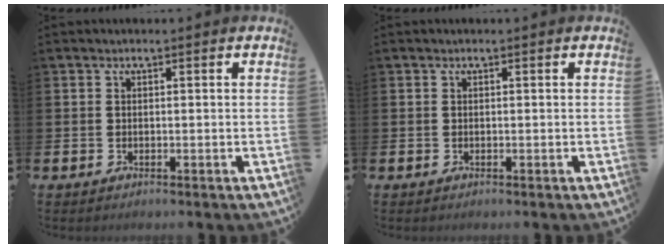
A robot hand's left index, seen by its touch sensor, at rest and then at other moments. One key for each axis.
{"total": 0.0}